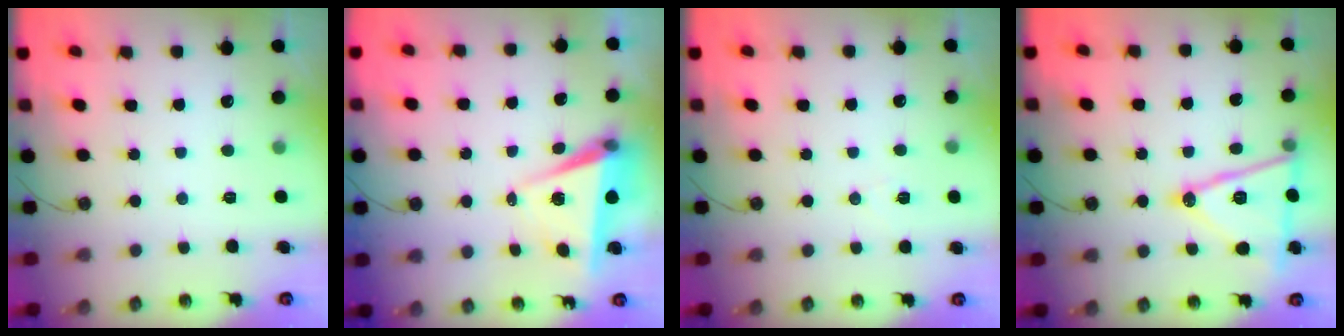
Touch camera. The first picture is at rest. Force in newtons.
{"total": 6.3, "press": 4.6, "slide": 4.3}
{"total": 5.9, "press": 5.7, "slide": 1.5}
{"total": 16.7, "press": 16.3, "slide": 3.5}